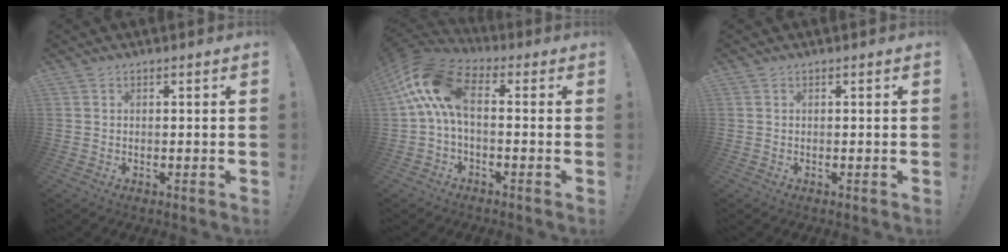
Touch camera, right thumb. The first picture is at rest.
{"total": 12.7, "force": [1.8, 6.5, 10.7], "torque": [-0.216, 0.011, 0.037]}
{"total": 0.0}